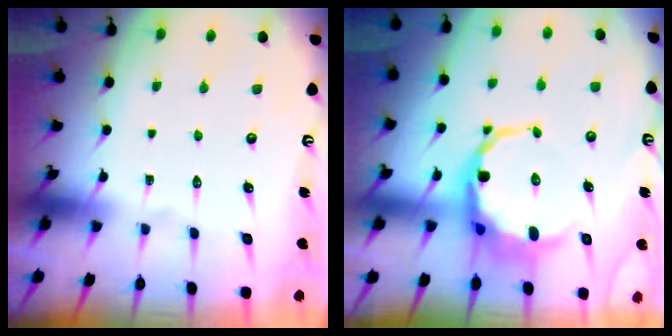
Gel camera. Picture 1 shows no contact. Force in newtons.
{"total": 10.5, "press": 10.0, "slide": 3.0}